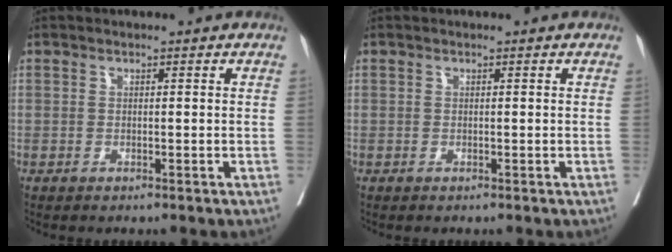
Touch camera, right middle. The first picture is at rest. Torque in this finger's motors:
{"motor_torque": [0.00, 0.01, 0.00, 0.00]}